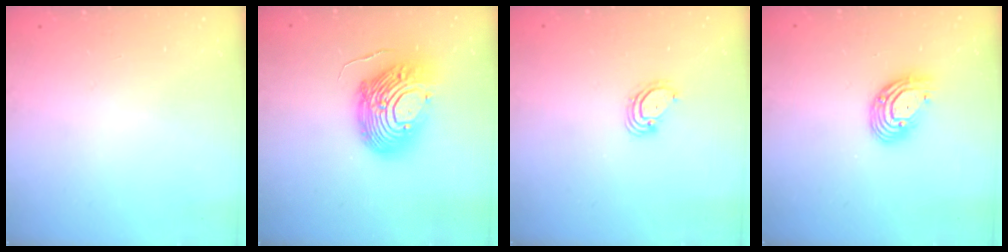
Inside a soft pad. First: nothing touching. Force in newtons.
{"total": 18.0, "press": 17.9, "slide": 1.9}
{"total": 3.7, "press": 3.7, "slide": 0.1}
{"total": 10.3, "press": 10.3, "slide": 1.0}